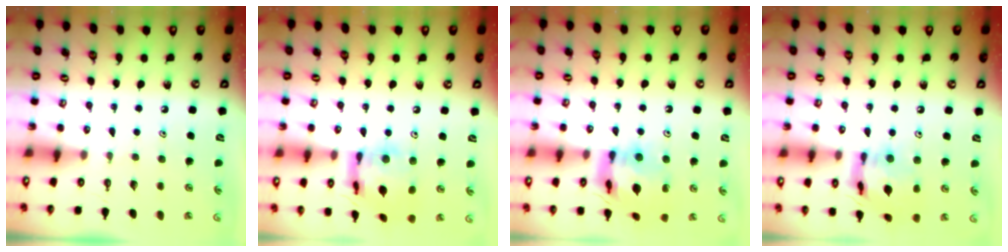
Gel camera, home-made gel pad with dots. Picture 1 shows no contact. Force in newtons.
{"total": 13.4, "press": 13.4, "slide": 1.3}
{"total": 13.3, "press": 13.2, "slide": 1.7}
{"total": 13.1, "press": 13.1, "slide": 0.8}